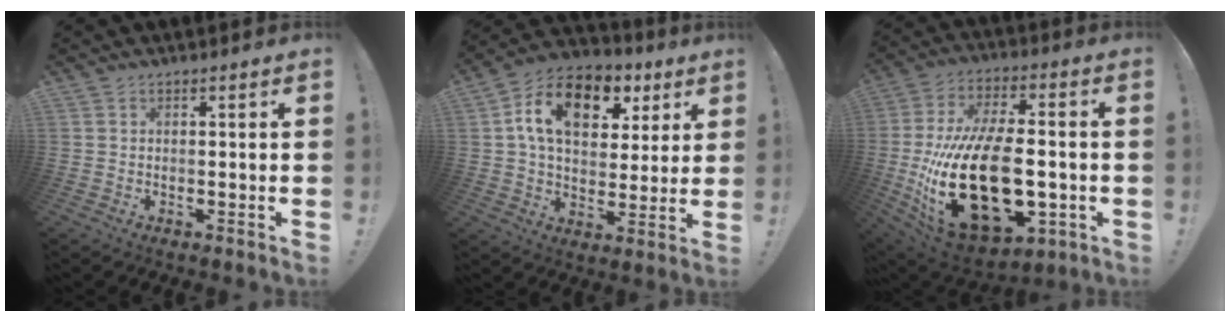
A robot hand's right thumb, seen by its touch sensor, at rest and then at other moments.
{"total": 16.8, "force": [6.7, 10.8, 11.0], "torque": [-0.177, -0.018, 0.121]}
{"total": 31.9, "force": [-5.1, 17.4, 26.3], "torque": [-0.512, 0.018, -0.068]}